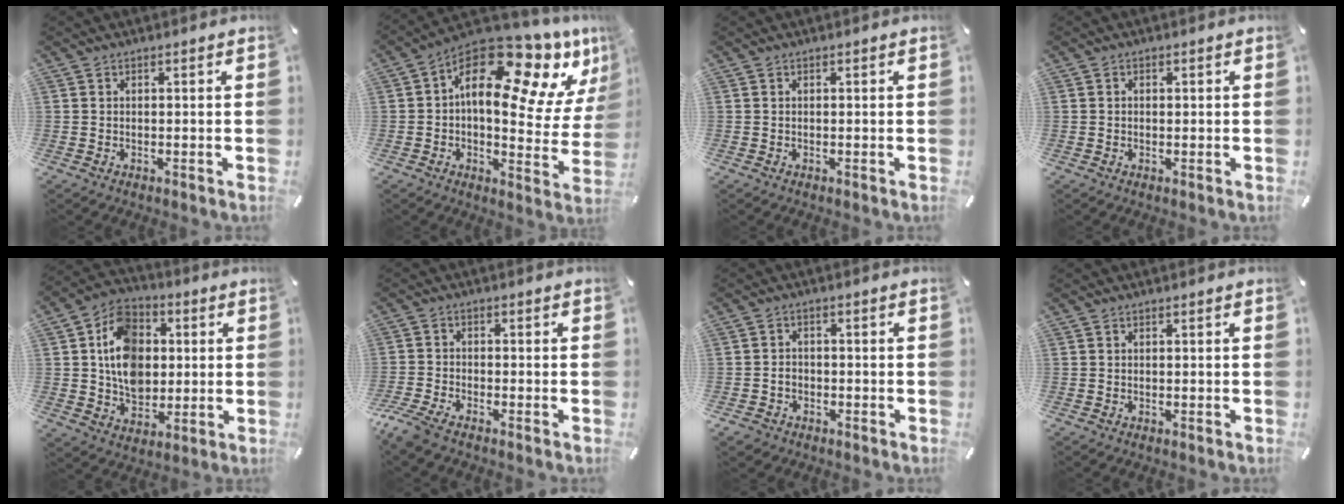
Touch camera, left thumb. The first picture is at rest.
{"total": 20.0, "force": [10.5, 9.3, 14.4], "torque": [-0.194, -0.089, 0.170]}
{"total": 0.0}
{"total": 0.7, "force": [0.0, 0.6, 0.3], "torque": [-0.005, 0.004, -0.003]}
{"total": 13.3, "force": [1.0, 11.0, 7.3], "torque": [-0.131, 0.022, 0.022]}
{"total": 4.3, "force": [-3.5, 1.1, 2.2], "torque": [-0.069, 0.000, -0.073]}
{"total": 3.1, "force": [-1.4, 2.6, 1.0], "torque": [-0.018, 0.008, -0.027]}
{"total": 0.0}